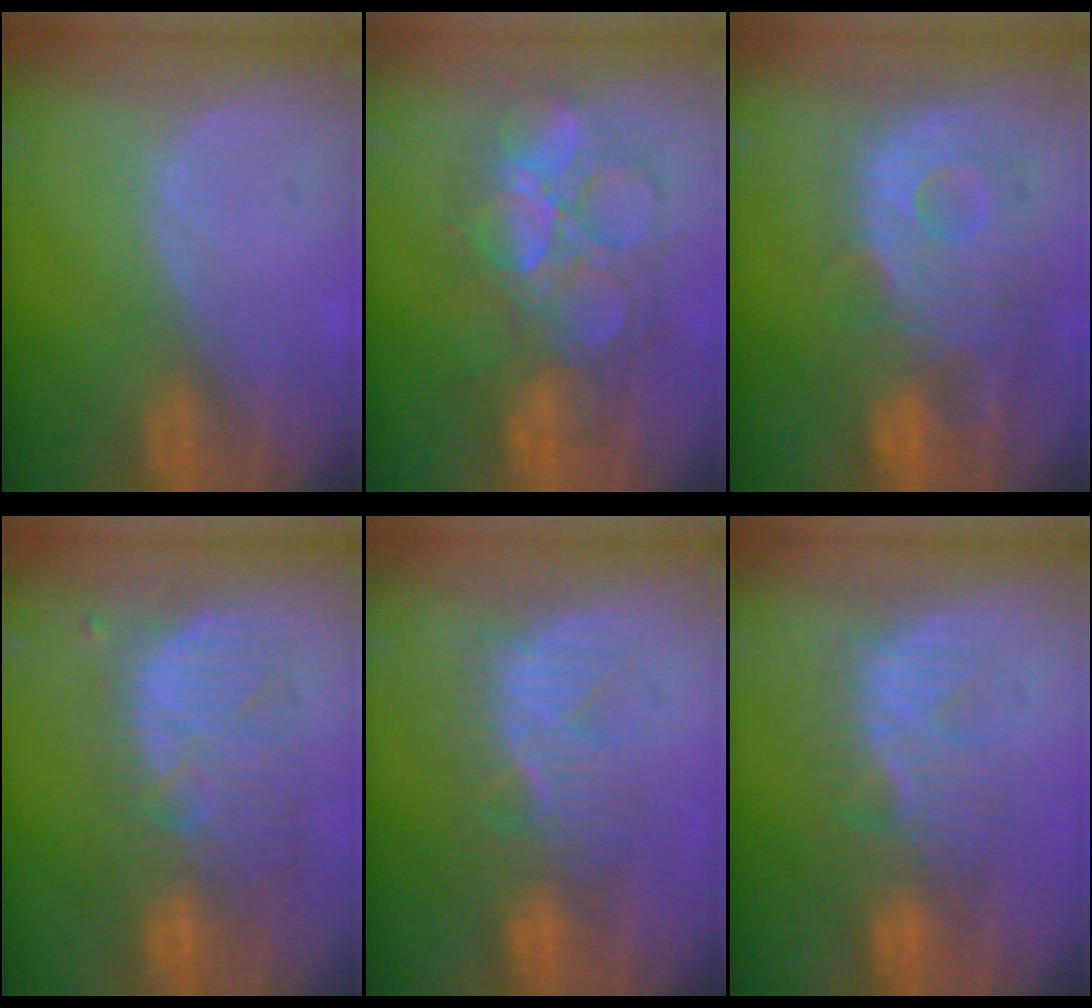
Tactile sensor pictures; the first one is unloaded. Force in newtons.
{"total": 10.0, "press": 10.0, "slide": 0.7}
{"total": 12.0, "press": 10.8, "slide": 5.3}
{"total": 9.9, "press": 9.7, "slide": 2.0}
{"total": 8.0, "press": 7.9, "slide": 1.2}
{"total": 8.1, "press": 8.0, "slide": 1.3}